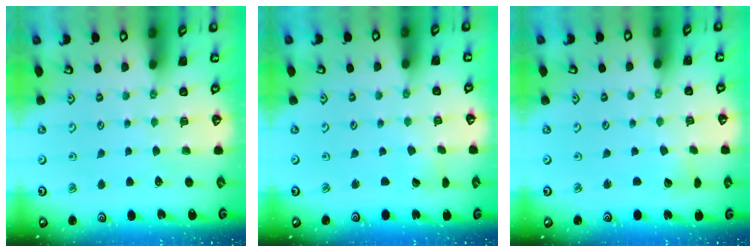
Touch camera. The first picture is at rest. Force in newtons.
{"total": 2.6, "press": 2.6, "slide": 0.1}
{"total": 2.4, "press": 2.4, "slide": 0.3}